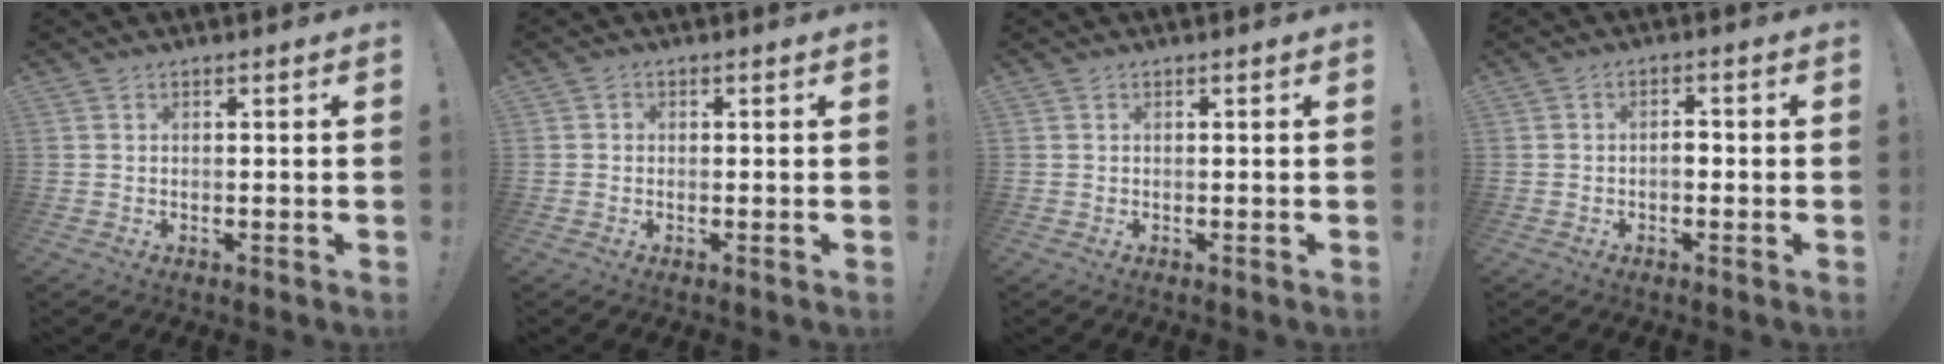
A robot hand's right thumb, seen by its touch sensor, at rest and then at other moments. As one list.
[{"total": 0.9, "force": [-0.2, 0.9, 0.2], "torque": [-0.008, 0.005, -0.003]}, {"total": 0.0}, {"total": 2.3, "force": [-0.8, 1.3, 1.7], "torque": [-0.023, 0.005, -0.017]}]